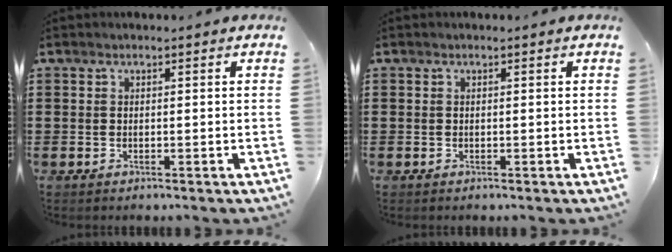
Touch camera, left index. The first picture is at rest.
{"total": 0.0}